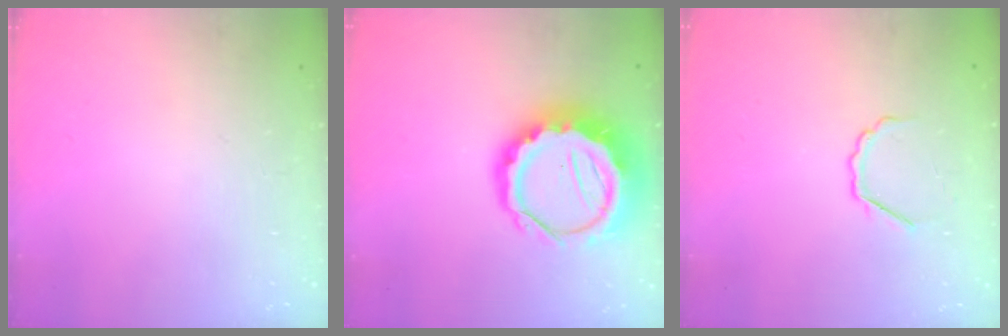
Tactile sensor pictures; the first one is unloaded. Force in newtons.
{"total": 13.2, "press": 12.9, "slide": 2.9}
{"total": 3.6, "press": 3.5, "slide": 0.8}